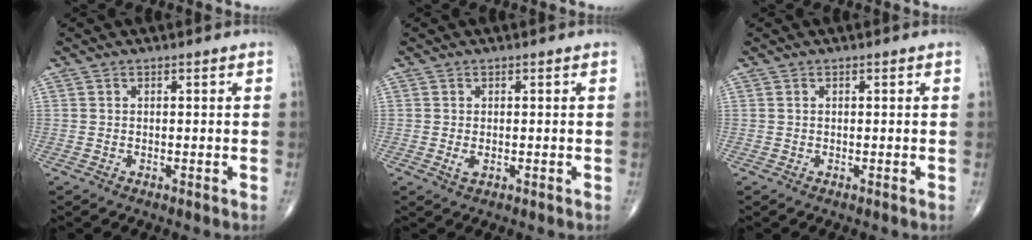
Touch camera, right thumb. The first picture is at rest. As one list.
[{"total": 1.3, "force": [-0.2, 0.7, 1.1], "torque": [-0.022, -0.003, -0.002]}, {"total": 0.0}]